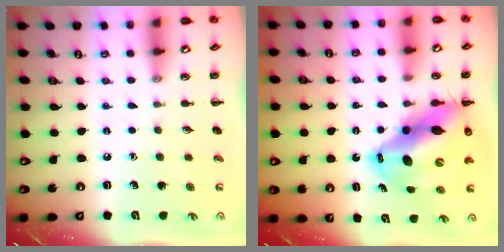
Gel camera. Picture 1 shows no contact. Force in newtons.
{"total": 16.4, "press": 15.7, "slide": 4.8}